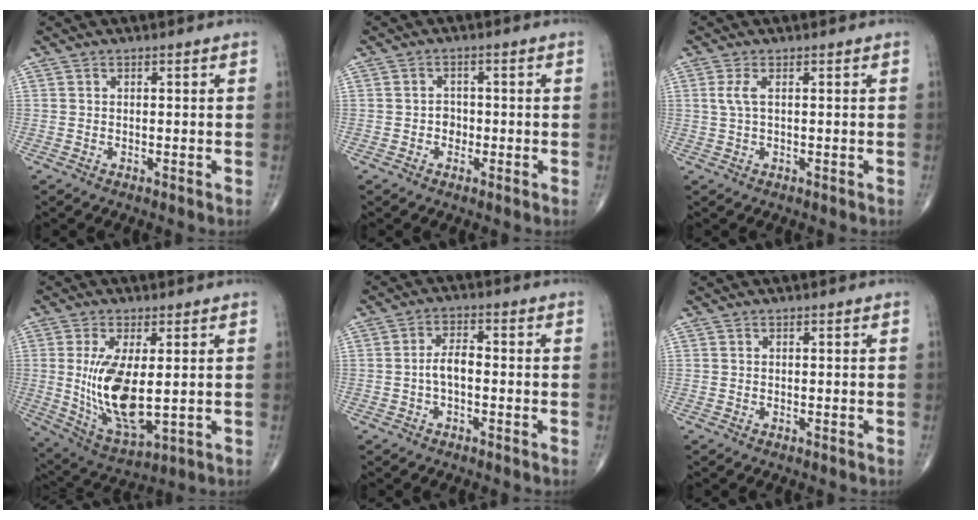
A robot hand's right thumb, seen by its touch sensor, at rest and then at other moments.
{"total": 2.2, "force": [-0.5, 1.9, 1.0], "torque": [-0.001, 0.007, -0.012]}
{"total": 2.2, "force": [0.4, 0.6, 2.1], "torque": [-0.061, 0.007, 0.013]}
{"total": 13.9, "force": [0.5, 5.7, 12.7], "torque": [-0.245, -0.025, 0.028]}
{"total": 3.8, "force": [-0.8, 1.8, 3.2], "torque": [-0.058, 0.018, -0.020]}
{"total": 0.0}